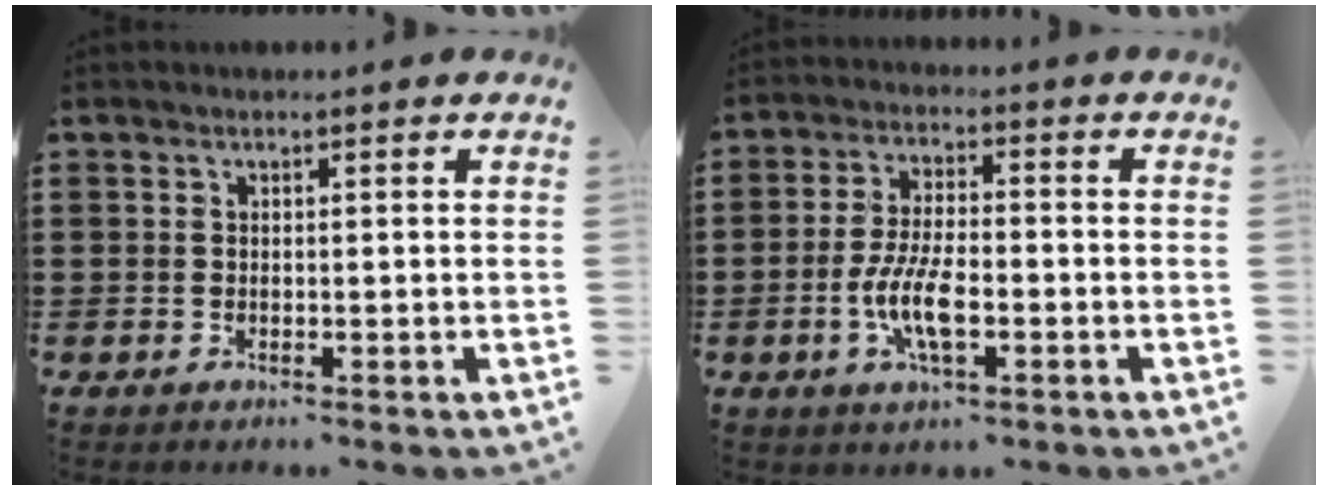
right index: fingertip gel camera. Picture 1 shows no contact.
{"total": 7.7, "force": [-2.4, 2.6, 6.8], "torque": [-0.153, -0.011, -0.049]}